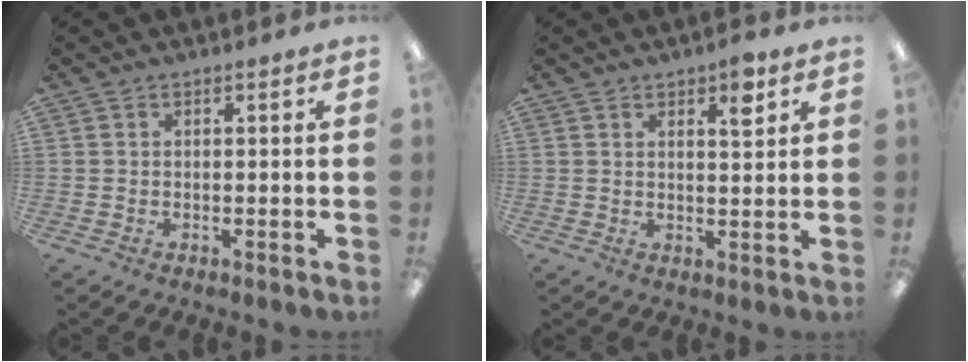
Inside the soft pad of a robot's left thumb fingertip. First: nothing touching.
{"total": 5.1, "force": [3.1, 1.8, 3.7], "torque": [-0.039, -0.012, 0.046]}